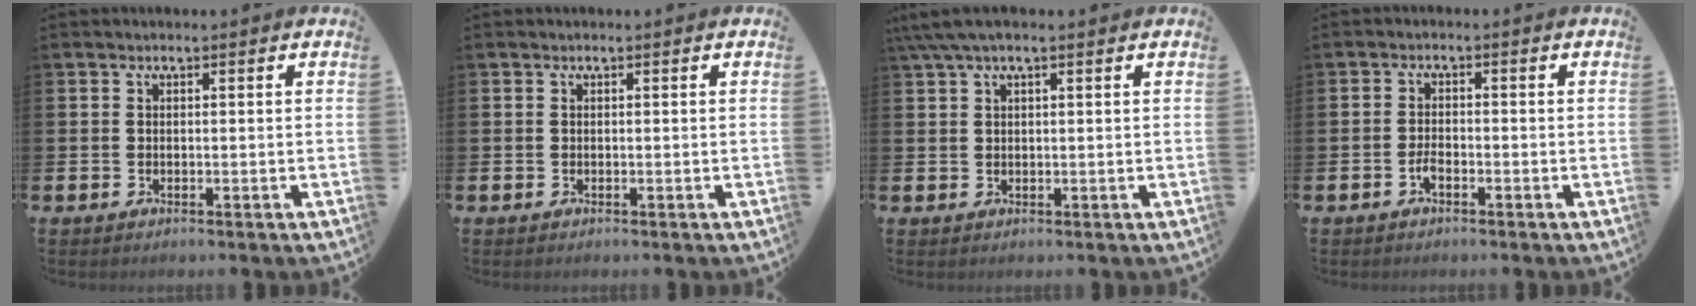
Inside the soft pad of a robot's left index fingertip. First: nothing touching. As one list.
[{"total": 0.0}, {"total": 3.0, "force": [1.9, 0.5, 2.3], "torque": [-0.049, 0.002, 0.035]}, {"total": 1.8, "force": [-1.1, 0.7, 1.2], "torque": [-0.028, 0.003, -0.020]}]